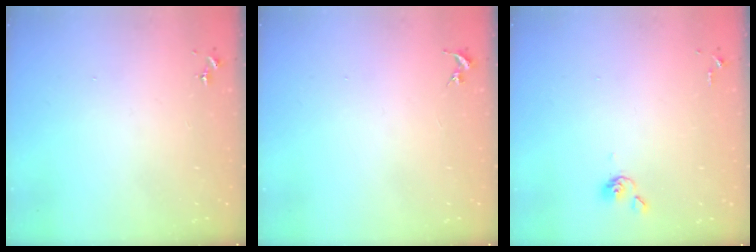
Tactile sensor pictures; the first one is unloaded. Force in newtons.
{"total": 0.0}
{"total": 3.9, "press": 3.8, "slide": 0.6}